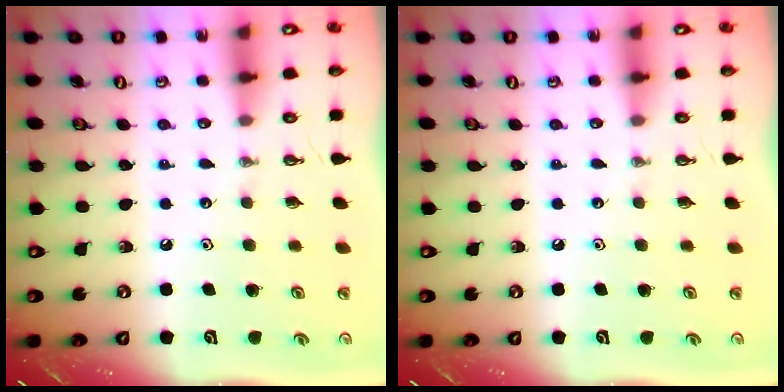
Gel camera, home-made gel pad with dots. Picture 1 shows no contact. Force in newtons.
{"total": 0.0}